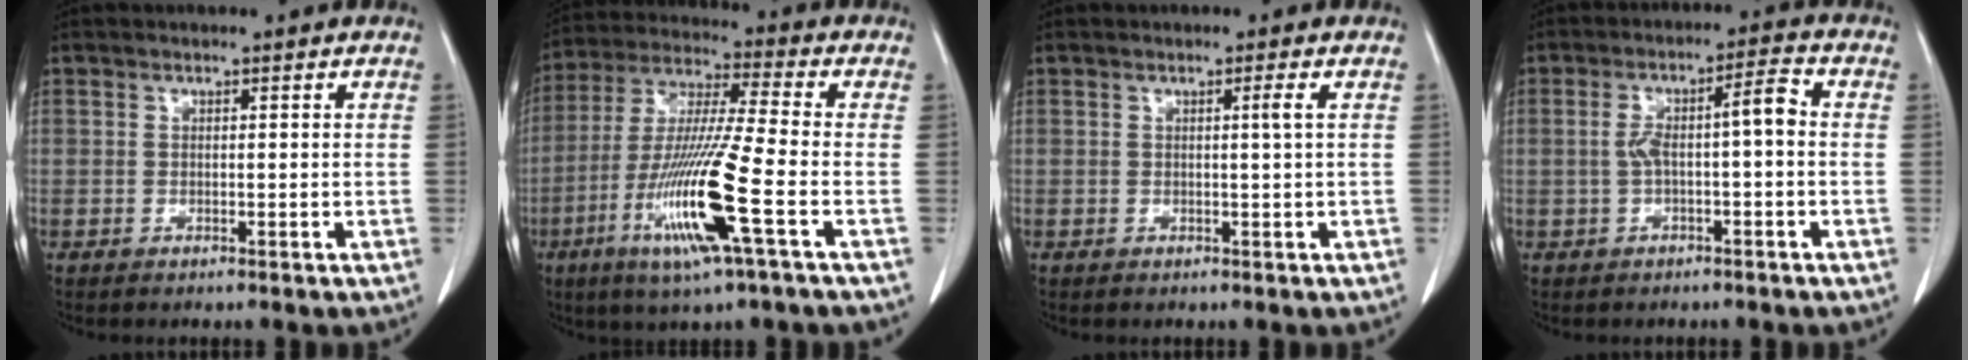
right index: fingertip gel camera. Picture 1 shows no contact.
{"total": 15.8, "force": [-5.8, -0.4, 14.7], "torque": [-0.304, -0.023, -0.114]}
{"total": 1.1, "force": [0.2, -0.5, 0.9], "torque": [-0.015, -0.001, 0.004]}
{"total": 5.7, "force": [-0.5, 0.7, 5.6], "torque": [-0.101, 0.029, -0.006]}